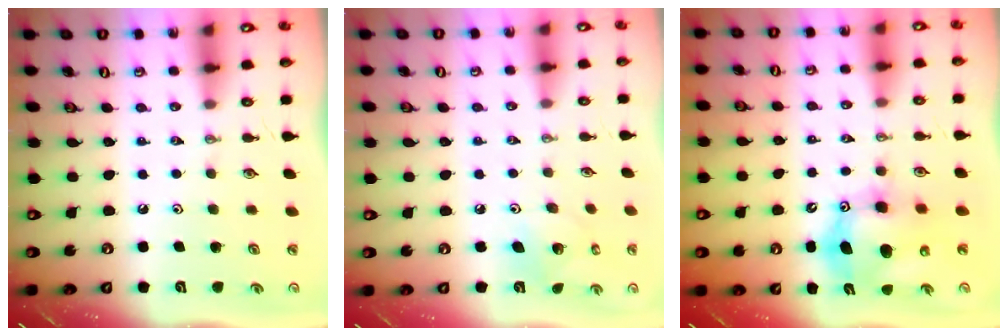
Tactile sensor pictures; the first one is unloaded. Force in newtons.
{"total": 6.1, "press": 6.1, "slide": 0.4}
{"total": 12.0, "press": 11.6, "slide": 2.8}